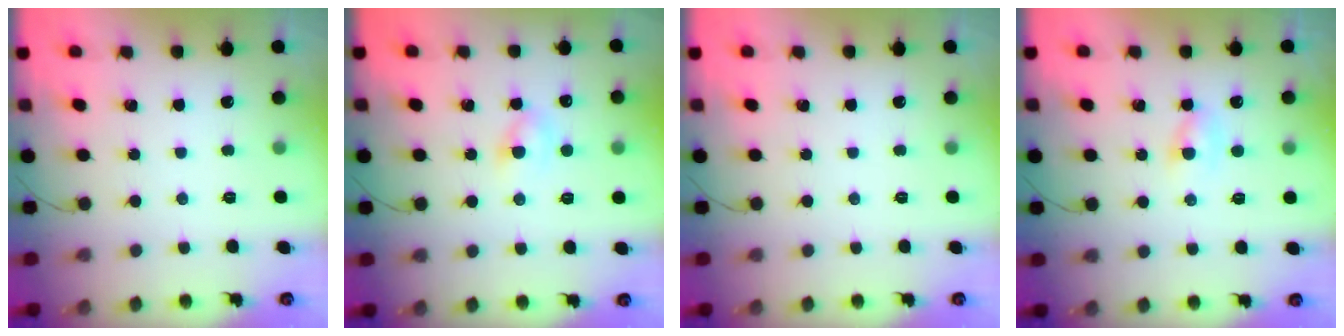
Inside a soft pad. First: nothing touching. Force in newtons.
{"total": 2.9, "press": 2.7, "slide": 1.1}
{"total": 0.0}
{"total": 2.3, "press": 2.1, "slide": 0.9}